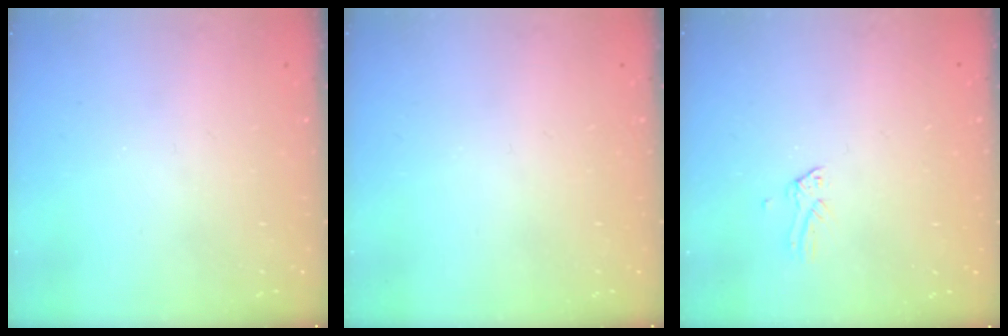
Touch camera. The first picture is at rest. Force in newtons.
{"total": 0.0}
{"total": 0.0}